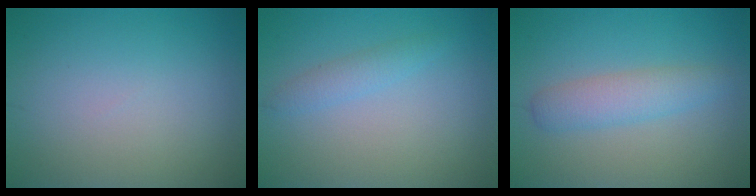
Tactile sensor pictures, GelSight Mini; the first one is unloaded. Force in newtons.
{"total": 1.5, "press": 1.5, "slide": 0.0}
{"total": 3.0, "press": 3.0, "slide": 0.1}